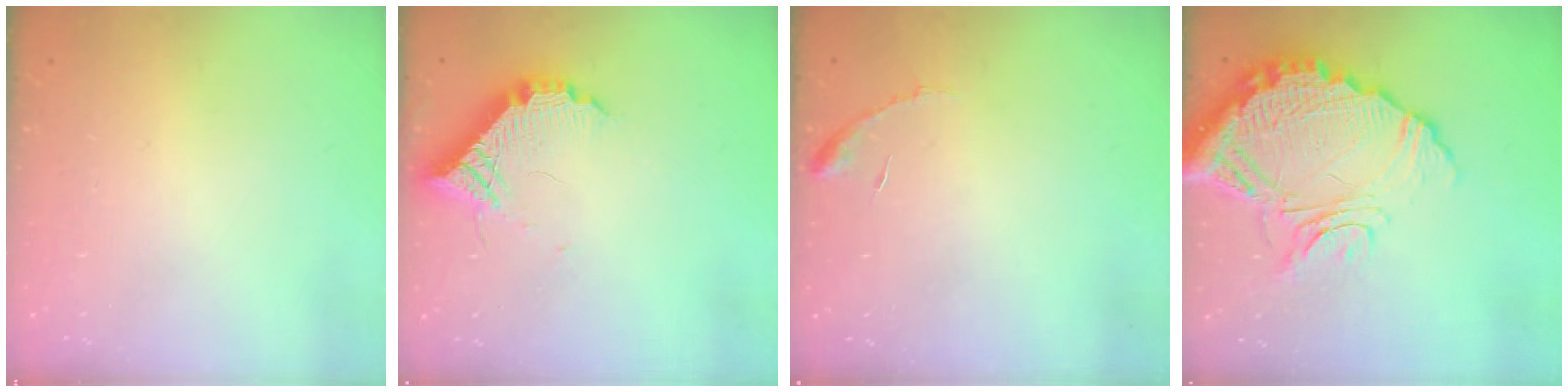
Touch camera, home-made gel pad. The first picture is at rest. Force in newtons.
{"total": 11.5, "press": 11.4, "slide": 0.8}
{"total": 6.2, "press": 6.2, "slide": 0.4}
{"total": 19.6, "press": 19.5, "slide": 1.7}